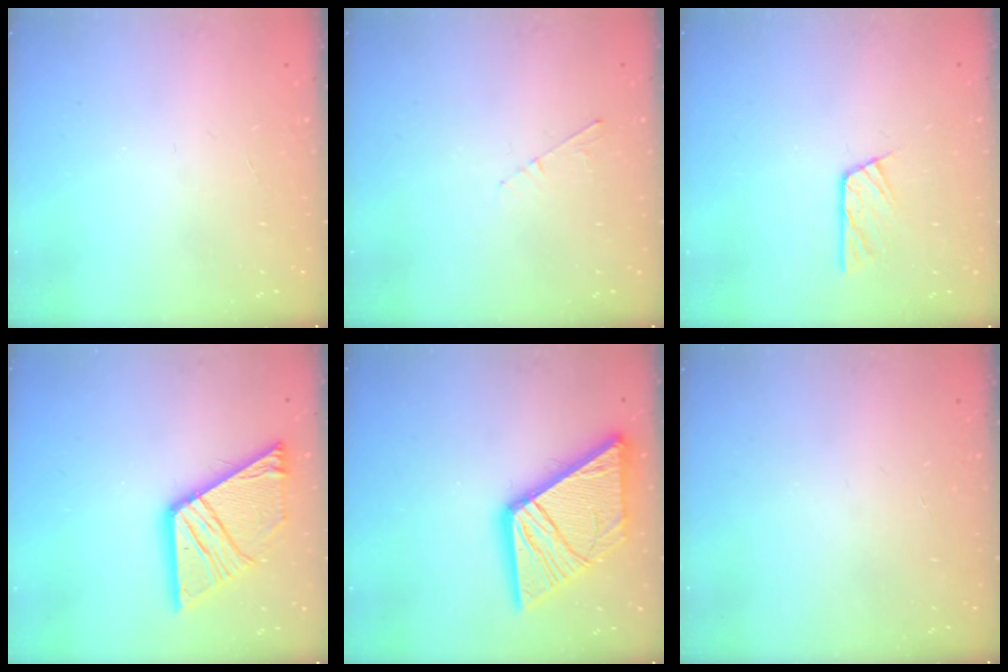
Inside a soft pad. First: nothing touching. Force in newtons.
{"total": 2.8, "press": 2.8, "slide": 0.4}
{"total": 6.1, "press": 6.1, "slide": 0.7}
{"total": 18.9, "press": 18.8, "slide": 1.9}
{"total": 19.5, "press": 19.4, "slide": 2.2}
{"total": 0.0}